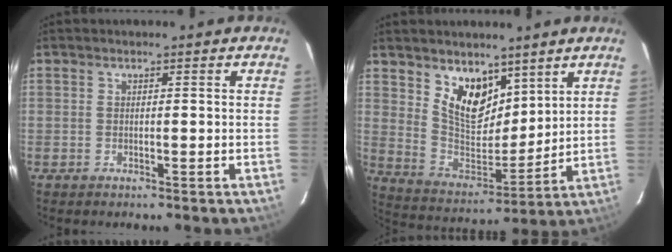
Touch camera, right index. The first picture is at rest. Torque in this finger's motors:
{"motor_torque": [0.19, 0.29, 0.09, 0.04]}